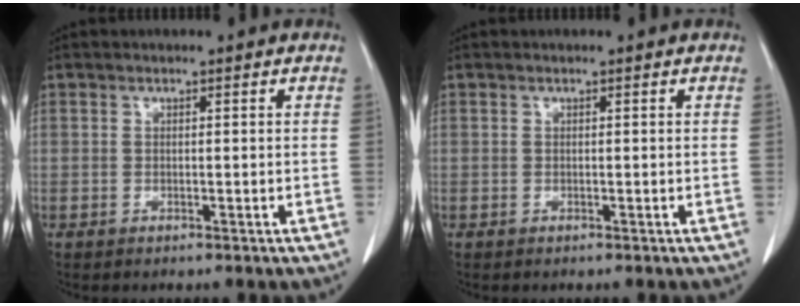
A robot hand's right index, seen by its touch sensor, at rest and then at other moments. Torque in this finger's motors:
{"motor_torque": [0.00, 0.00, 0.00, 0.00]}